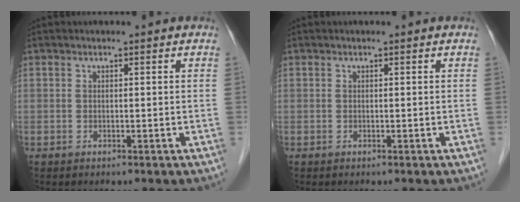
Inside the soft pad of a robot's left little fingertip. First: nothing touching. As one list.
[{"total": 0.0}]